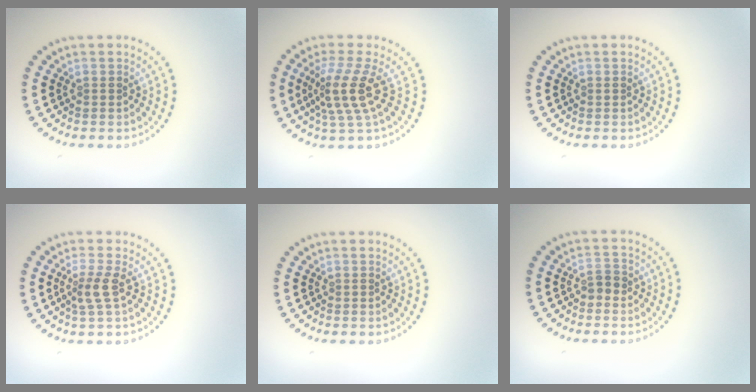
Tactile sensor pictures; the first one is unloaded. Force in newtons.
{"total": 4.1, "press": 3.2, "slide": 2.6}
{"total": 0.0}
{"total": 2.0, "press": 1.6, "slide": 1.3}
{"total": 0.0}
{"total": 1.1, "press": 1.1, "slide": 0.4}